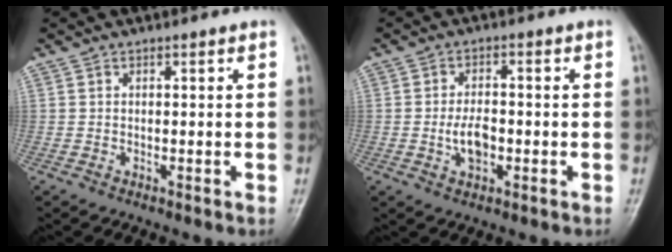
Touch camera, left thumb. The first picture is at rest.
{"total": 5.0, "force": [-1.1, 3.0, 3.9], "torque": [-0.062, 0.006, -0.021]}